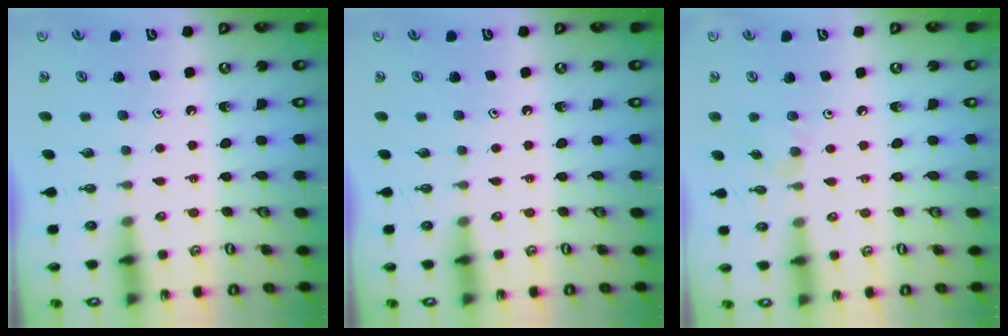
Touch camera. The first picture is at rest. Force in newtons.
{"total": 0.0}
{"total": 3.7, "press": 3.7, "slide": 0.5}